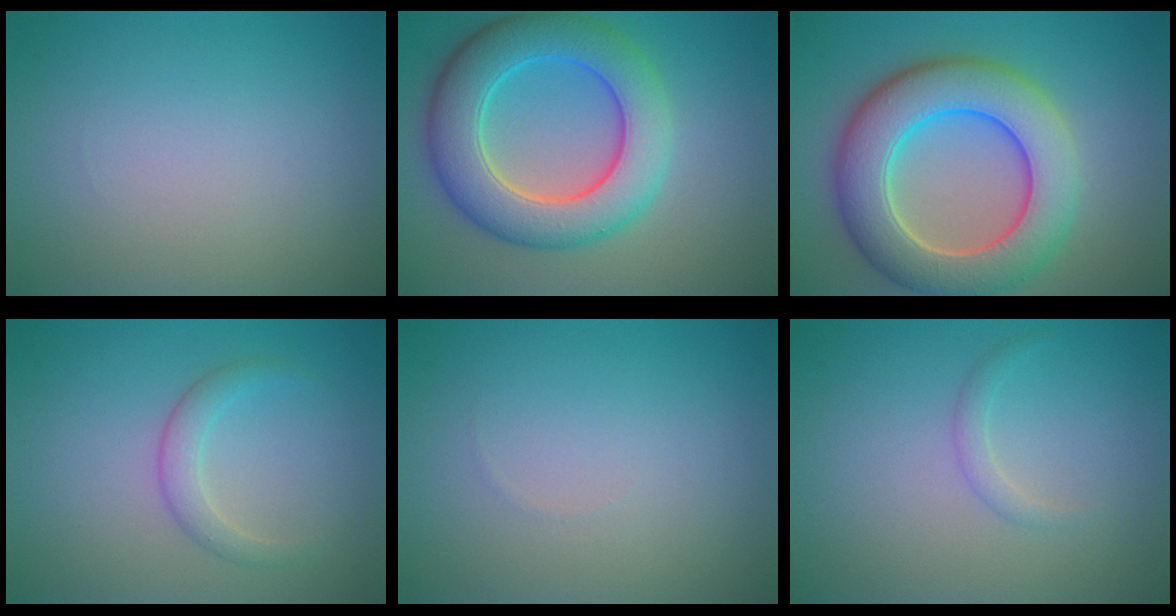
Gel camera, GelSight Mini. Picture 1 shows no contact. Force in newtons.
{"total": 8.6, "press": 8.6, "slide": 0.5}
{"total": 9.6, "press": 9.6, "slide": 0.4}
{"total": 1.9, "press": 1.9, "slide": 0.1}
{"total": 0.0}
{"total": 1.0, "press": 1.0, "slide": 0.1}